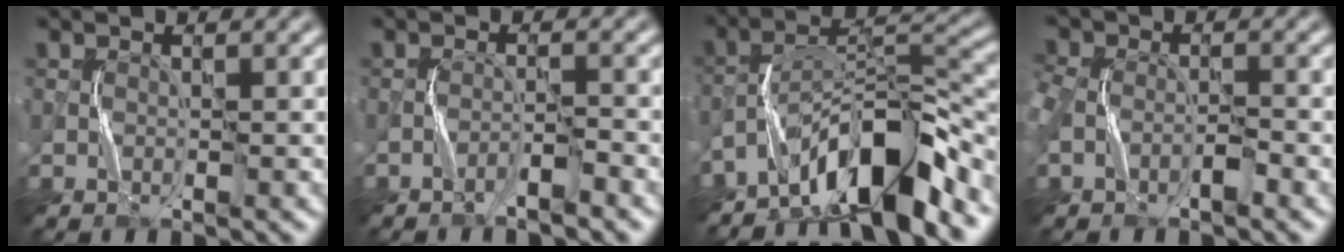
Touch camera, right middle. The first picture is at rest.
{"total": 1.7, "force": [-1.5, 0.0, 0.9], "torque": [-0.015, 0.010, -0.028]}
{"total": 9.2, "force": [-6.6, 2.1, 6.1], "torque": [-0.096, 0.015, -0.121]}
{"total": 3.3, "force": [-1.4, 2.1, 2.2], "torque": [-0.051, 0.002, -0.036]}